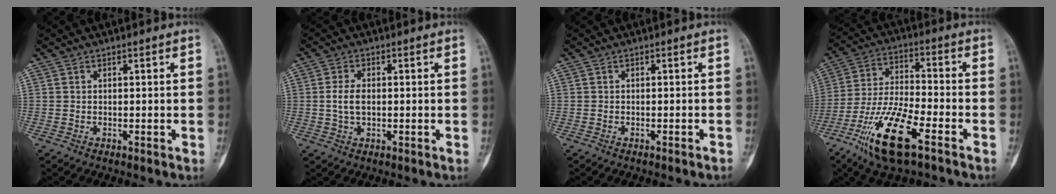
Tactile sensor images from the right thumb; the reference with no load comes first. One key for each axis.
{"total": 3.8, "fx": -0.1, "fy": 2.2, "fz": 3.1, "tx": -0.065, "ty": 0.004, "tz": -0.002}
{"total": 1.1, "fx": -0.9, "fy": 0.0, "fz": 0.6, "tx": -0.017, "ty": 0.004, "tz": -0.008}
{"total": 15.3, "fx": -8.3, "fy": 4.3, "fz": 12.1, "tx": -0.249, "ty": 0.031, "tz": -0.154}